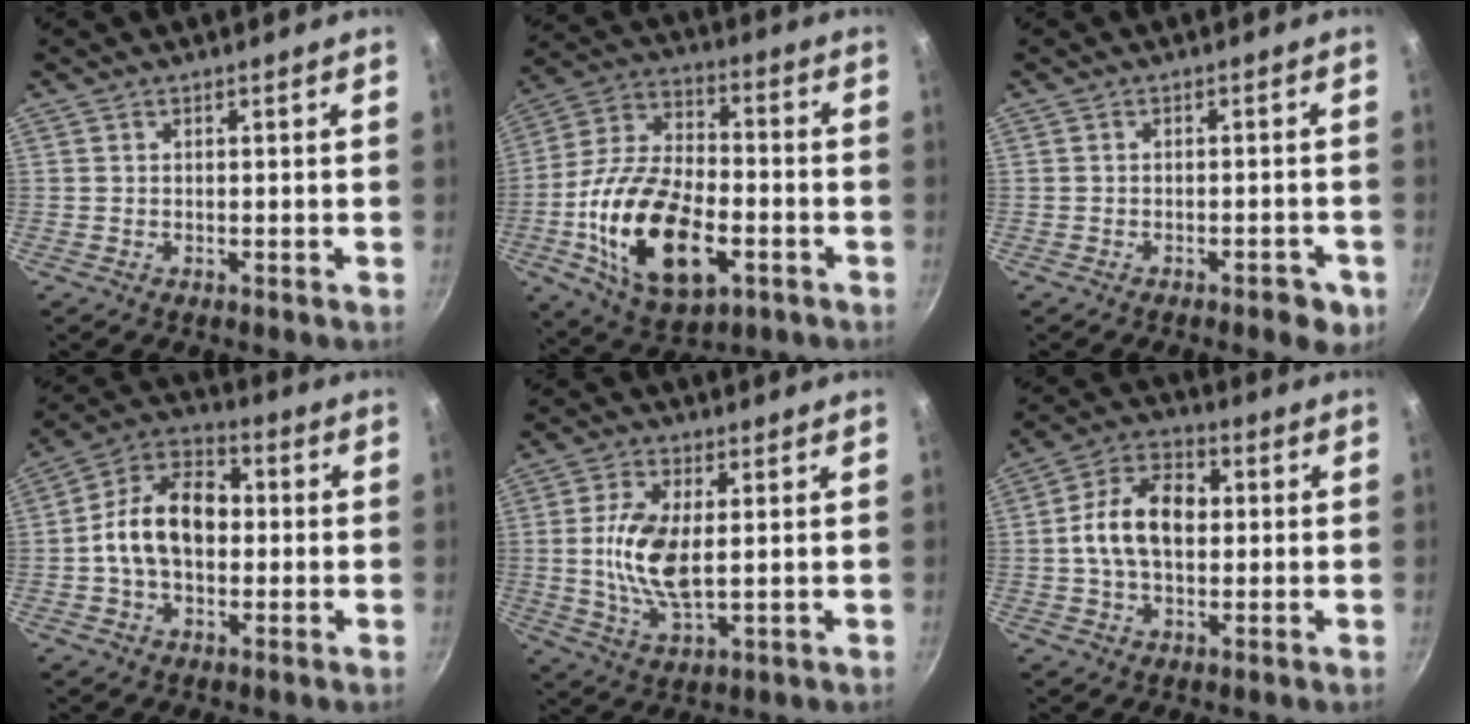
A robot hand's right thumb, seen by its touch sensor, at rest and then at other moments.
{"total": 22.8, "force": [-6.4, 12.5, 17.9], "torque": [-0.326, 0.026, -0.112]}
{"total": 4.4, "force": [-2.3, 1.8, 3.3], "torque": [-0.031, 0.017, -0.022]}
{"total": 14.0, "force": [-0.4, 9.5, 10.2], "torque": [-0.142, 0.035, -0.026]}
{"total": 10.6, "force": [0.9, 5.0, 9.4], "torque": [-0.185, -0.005, 0.018]}
{"total": 12.5, "force": [0.7, 8.2, 9.4], "torque": [-0.136, 0.024, -0.002]}